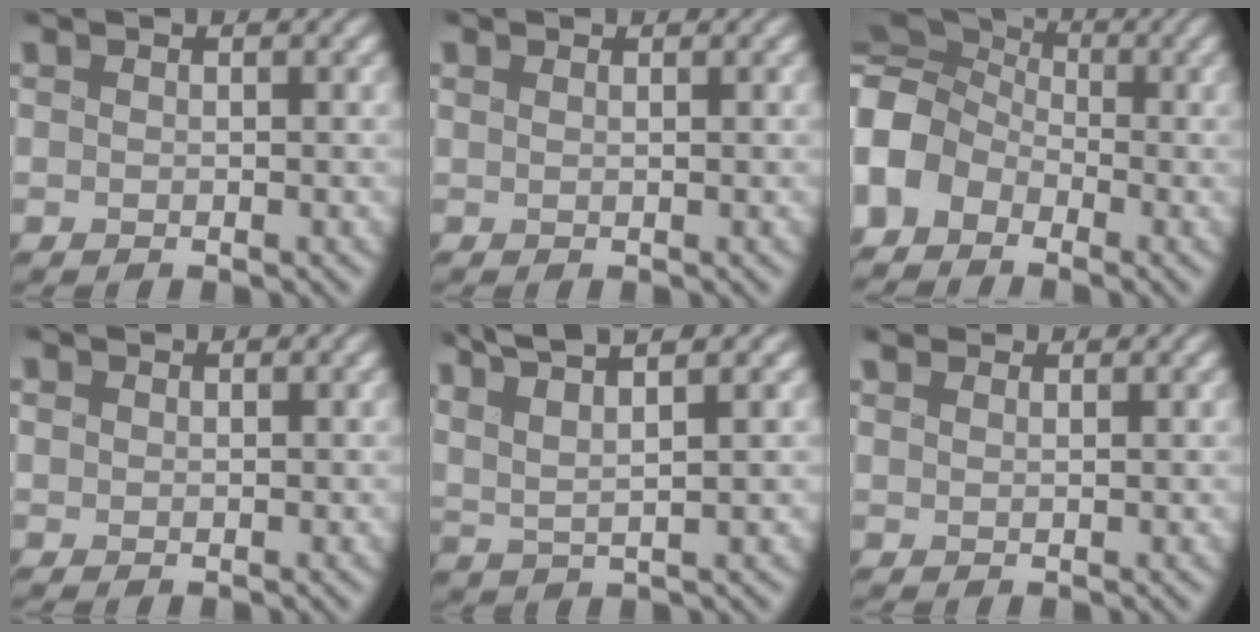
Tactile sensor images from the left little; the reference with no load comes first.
{"total": 0.0}
{"total": 9.3, "force": [-2.1, 7.8, 4.8], "torque": [-0.114, 0.000, -0.079]}
{"total": 0.6, "force": [0.2, 0.5, 0.0], "torque": [0.001, -0.002, 0.003]}
{"total": 7.1, "force": [5.0, 1.2, 4.9], "torque": [-0.099, 0.013, 0.076]}
{"total": 2.1, "force": [1.7, 0.9, 0.7], "torque": [-0.020, 0.000, 0.034]}